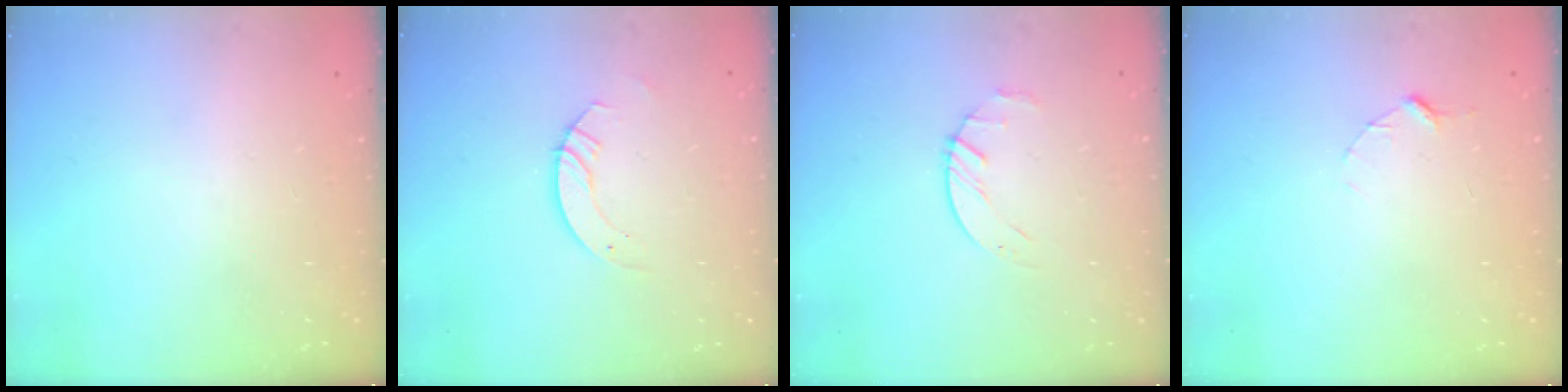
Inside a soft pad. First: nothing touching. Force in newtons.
{"total": 3.5, "press": 3.5, "slide": 0.4}
{"total": 2.2, "press": 2.2, "slide": 0.4}
{"total": 2.9, "press": 2.9, "slide": 0.3}